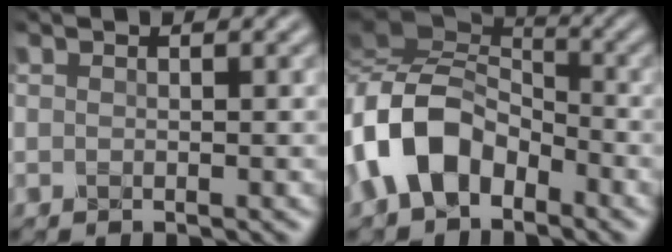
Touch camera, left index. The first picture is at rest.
{"total": 8.6, "force": [-3.3, 5.4, 5.7], "torque": [-0.119, 0.011, -0.073]}